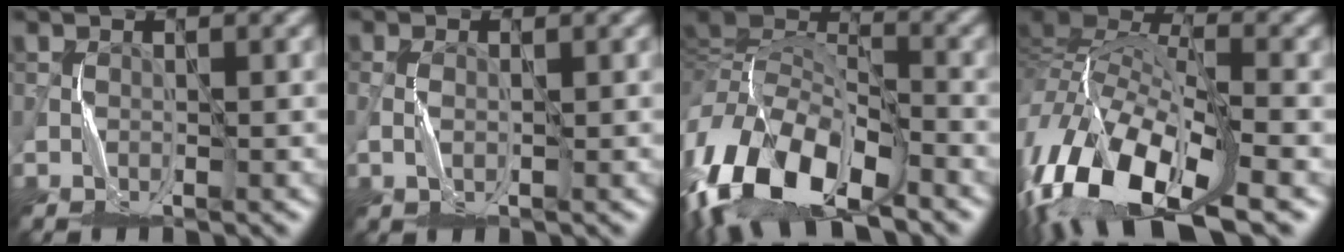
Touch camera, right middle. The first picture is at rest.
{"total": 1.9, "force": [-0.1, 0.9, 1.6], "torque": [-0.043, 0.002, -0.004]}
{"total": 16.3, "force": [-8.1, 8.3, 11.4], "torque": [-0.262, -0.002, -0.151]}
{"total": 15.5, "force": [-6.5, 7.8, 11.8], "torque": [-0.256, 0.008, -0.126]}